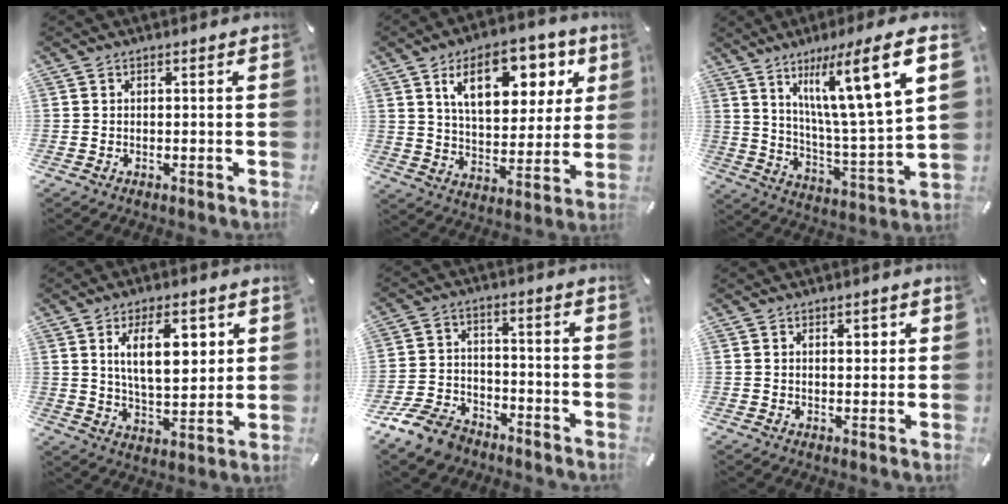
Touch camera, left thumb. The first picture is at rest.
{"total": 17.2, "force": [8.2, 9.5, 11.8], "torque": [-0.172, -0.019, 0.135]}
{"total": 17.7, "force": [10.2, 2.7, 14.2], "torque": [-0.241, -0.047, 0.152]}
{"total": 13.2, "force": [5.0, 6.4, 10.4], "torque": [-0.171, -0.005, 0.081]}
{"total": 9.9, "force": [-7.7, 5.2, 3.4], "torque": [-0.065, 0.045, -0.144]}
{"total": 2.5, "force": [0.9, 1.6, 1.7], "torque": [-0.013, -0.003, 0.007]}